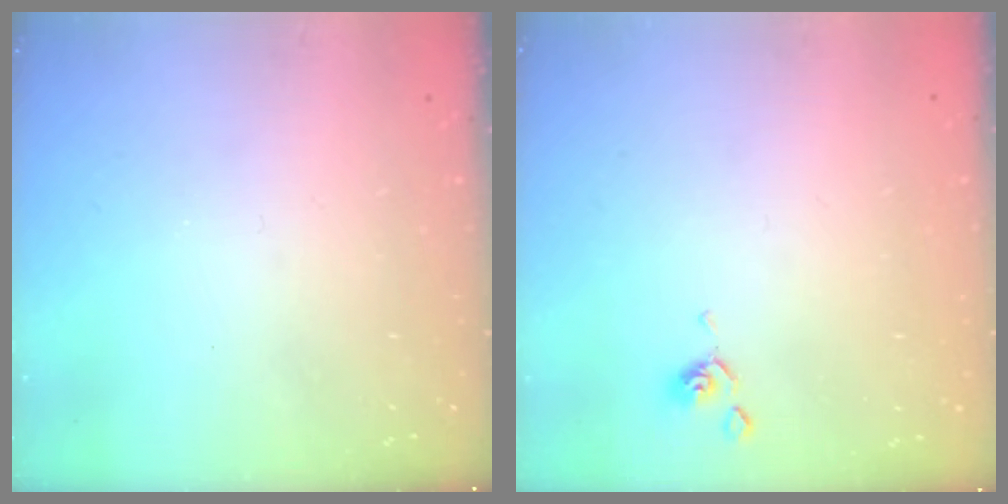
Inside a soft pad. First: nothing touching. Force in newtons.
{"total": 2.0, "press": 2.0, "slide": 0.2}